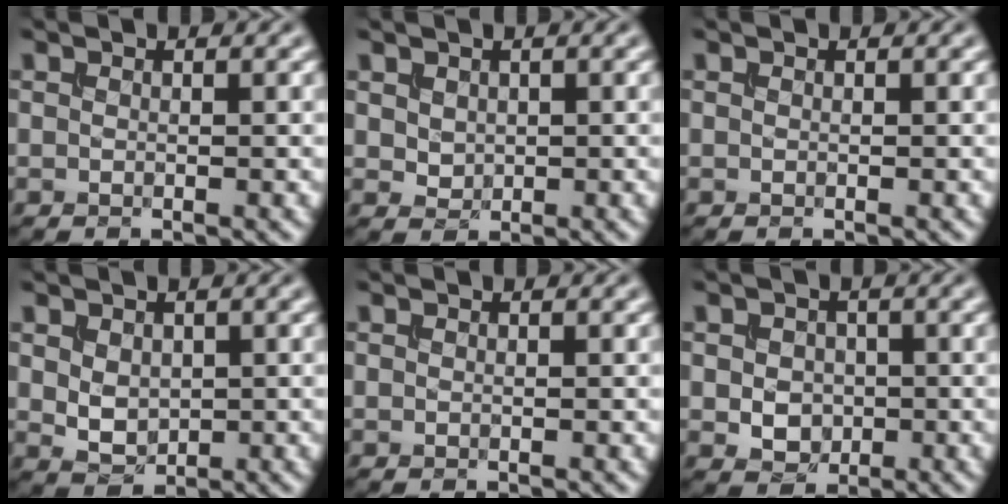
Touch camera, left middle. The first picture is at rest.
{"total": 1.1, "force": [0.3, 0.9, 0.5], "torque": [-0.015, -0.005, 0.012]}
{"total": 0.0}
{"total": 2.3, "force": [0.4, 1.7, 1.5], "torque": [-0.034, -0.005, 0.011]}
{"total": 0.0}
{"total": 2.7, "force": [-0.3, 2.2, 1.6], "torque": [-0.025, -0.004, -0.007]}